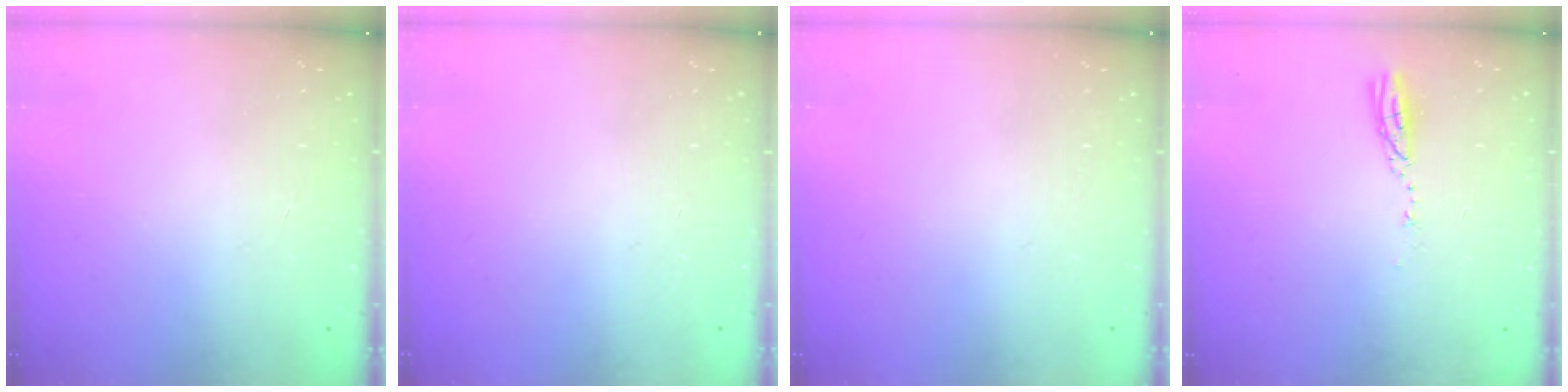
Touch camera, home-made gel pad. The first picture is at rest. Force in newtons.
{"total": 0.0}
{"total": 0.0}
{"total": 3.3, "press": 3.3, "slide": 0.2}